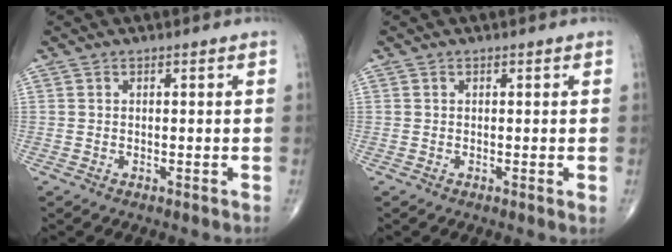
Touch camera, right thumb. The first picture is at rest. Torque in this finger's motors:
{"motor_torque": [-0.28, 0.04, -0.05, -0.01, 0.05]}